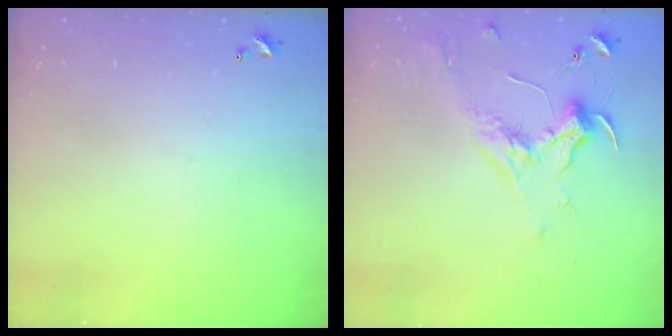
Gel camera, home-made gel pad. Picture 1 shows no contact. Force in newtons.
{"total": 1.8, "press": 1.7, "slide": 0.7}